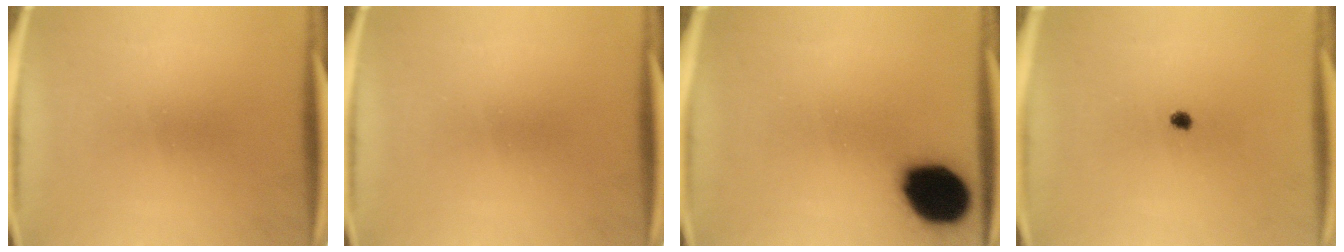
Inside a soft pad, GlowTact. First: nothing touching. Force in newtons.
{"total": 0.0}
{"total": 15.8}
{"total": 1.2}